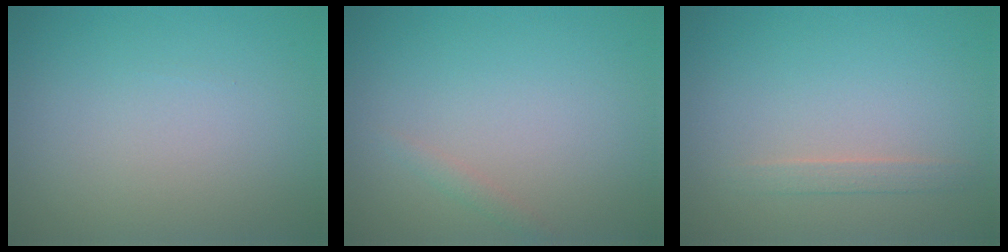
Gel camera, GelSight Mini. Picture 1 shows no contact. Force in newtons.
{"total": 0.7, "press": 0.7, "slide": 0.0}
{"total": 1.1, "press": 1.1, "slide": 0.1}